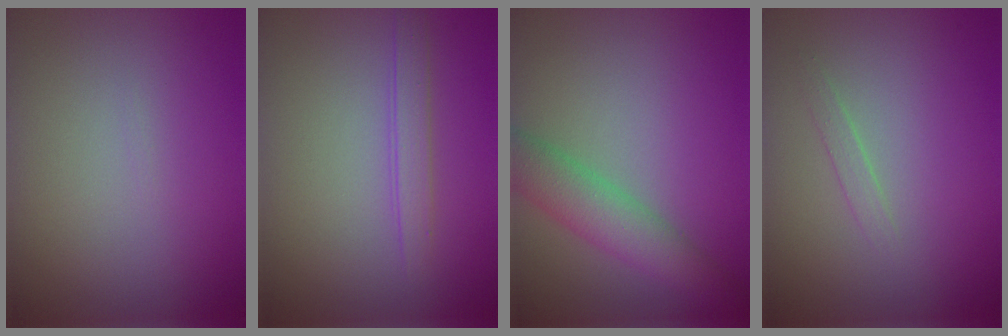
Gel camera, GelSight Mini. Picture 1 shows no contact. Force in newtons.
{"total": 1.7, "press": 1.7, "slide": 0.1}
{"total": 4.3, "press": 4.3, "slide": 0.2}
{"total": 0.9, "press": 0.9, "slide": 0.1}